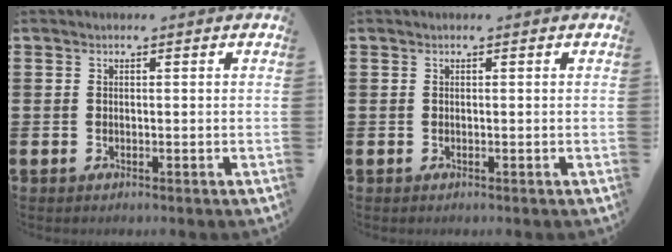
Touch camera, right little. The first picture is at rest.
{"total": 0.0}